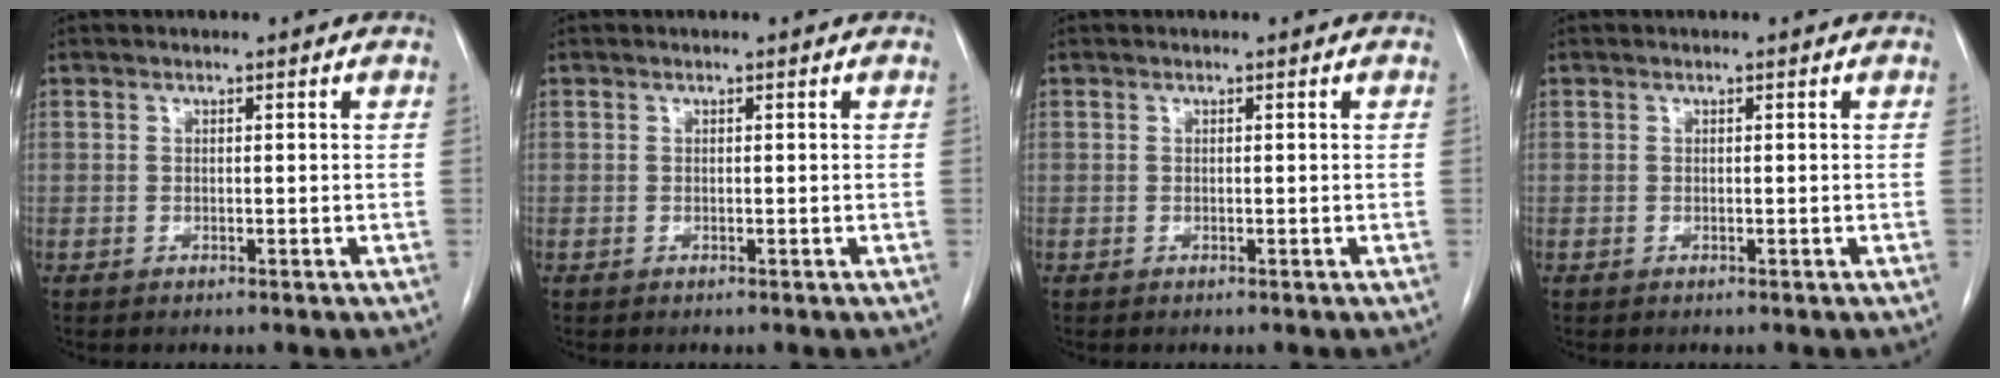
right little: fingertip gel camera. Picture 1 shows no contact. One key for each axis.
{"total": 0.0}
{"total": 0.0}
{"total": 0.0}